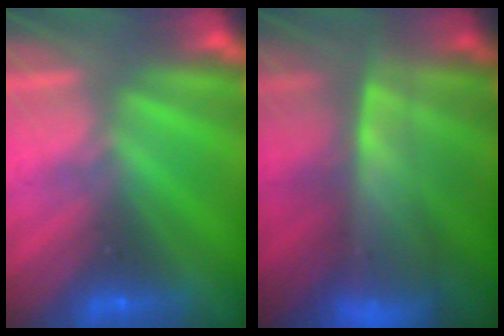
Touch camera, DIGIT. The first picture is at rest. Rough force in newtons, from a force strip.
{"total": 9.6}